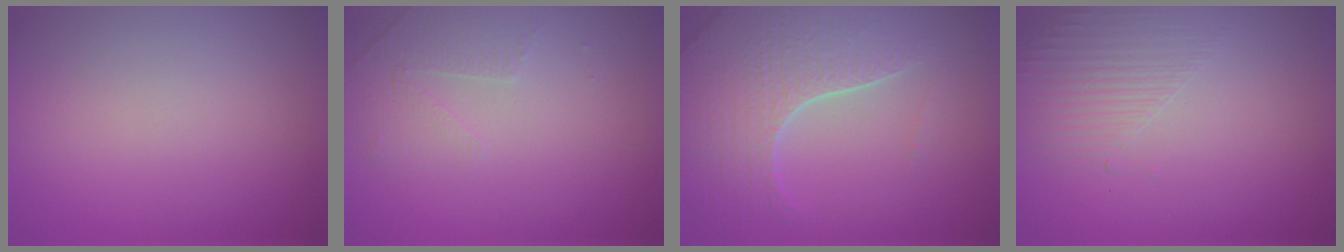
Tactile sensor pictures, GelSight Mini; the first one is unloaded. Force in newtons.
{"total": 1.4, "press": 0.9, "slide": 1.1}
{"total": 6.1, "press": 4.9, "slide": 3.7}
{"total": 1.6, "press": 0.7, "slide": 1.4}